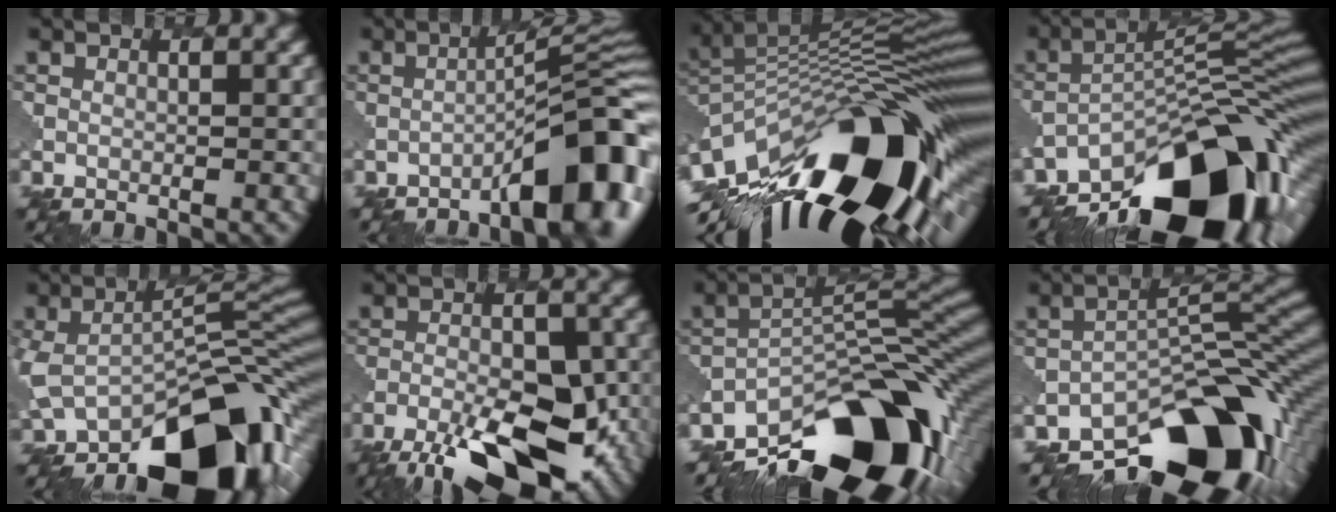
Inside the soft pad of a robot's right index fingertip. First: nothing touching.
{"total": 9.1, "force": [-4.8, 1.6, 7.5], "torque": [-0.097, 0.023, -0.076]}
{"total": 17.1, "force": [-8.0, 6.2, 13.7], "torque": [-0.222, 0.013, -0.147]}
{"total": 15.9, "force": [-10.4, 5.7, 10.7], "torque": [-0.161, 0.006, -0.178]}
{"total": 12.1, "force": [-5.8, 6.0, 8.8], "torque": [-0.119, -0.017, -0.097]}
{"total": 12.2, "force": [-7.0, 4.7, 8.9], "torque": [-0.161, -0.010, -0.123]}
{"total": 15.9, "force": [-10.0, 6.9, 10.3], "torque": [-0.157, -0.004, -0.163]}
{"total": 14.0, "force": [-8.9, 6.5, 8.7], "torque": [-0.113, -0.002, -0.148]}